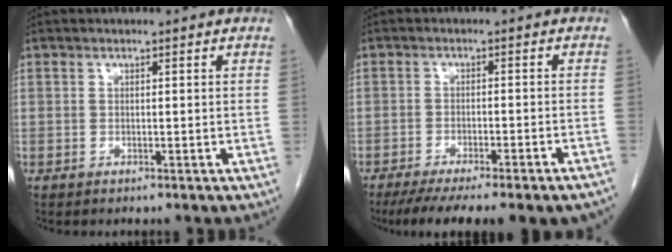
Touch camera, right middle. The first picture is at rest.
{"total": 15.7, "force": [-12.9, 2.0, 8.7], "torque": [-0.102, -0.020, -0.175]}